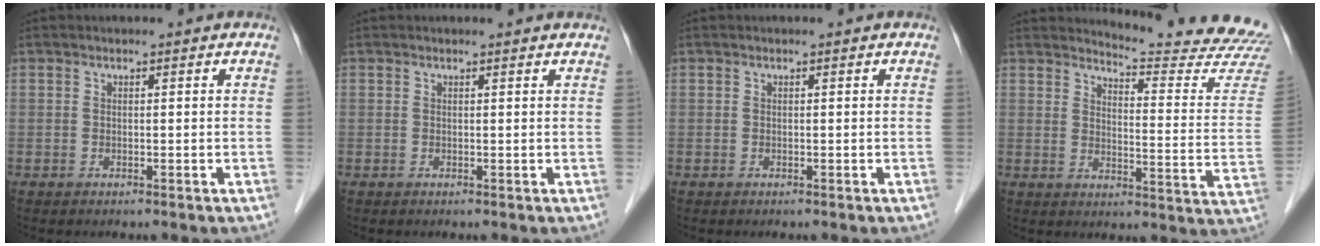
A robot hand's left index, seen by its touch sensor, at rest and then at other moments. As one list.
[{"total": 1.8, "force": [1.7, 0.1, 0.3], "torque": [-0.013, 0.004, 0.013]}, {"total": 0.0}, {"total": 16.9, "force": [16.7, -1.0, 2.2], "torque": [-0.023, -0.144, 0.179]}]